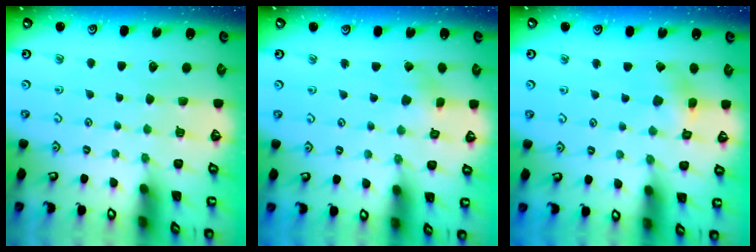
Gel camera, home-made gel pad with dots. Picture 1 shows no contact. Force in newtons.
{"total": 1.6, "press": 1.6, "slide": 0.2}
{"total": 3.7, "press": 3.7, "slide": 0.3}